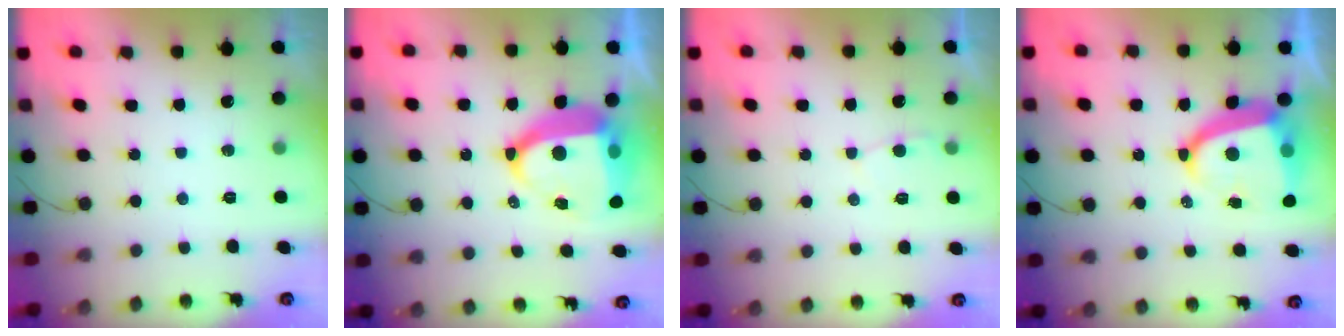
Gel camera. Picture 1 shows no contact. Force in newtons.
{"total": 15.4, "press": 15.3, "slide": 1.8}
{"total": 3.0, "press": 3.0, "slide": 0.3}
{"total": 12.5, "press": 12.4, "slide": 2.0}